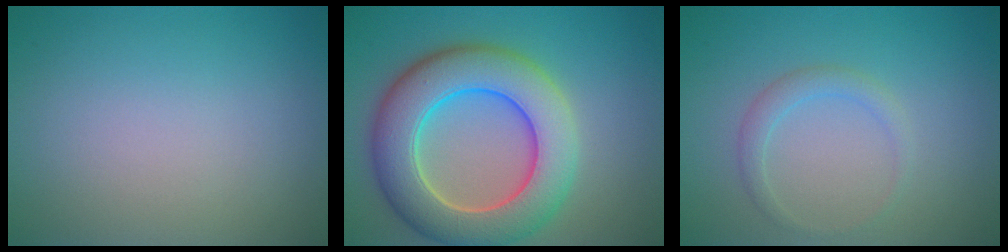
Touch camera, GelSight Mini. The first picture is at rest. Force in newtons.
{"total": 9.8, "press": 9.8, "slide": 0.5}
{"total": 1.6, "press": 1.6, "slide": 0.1}